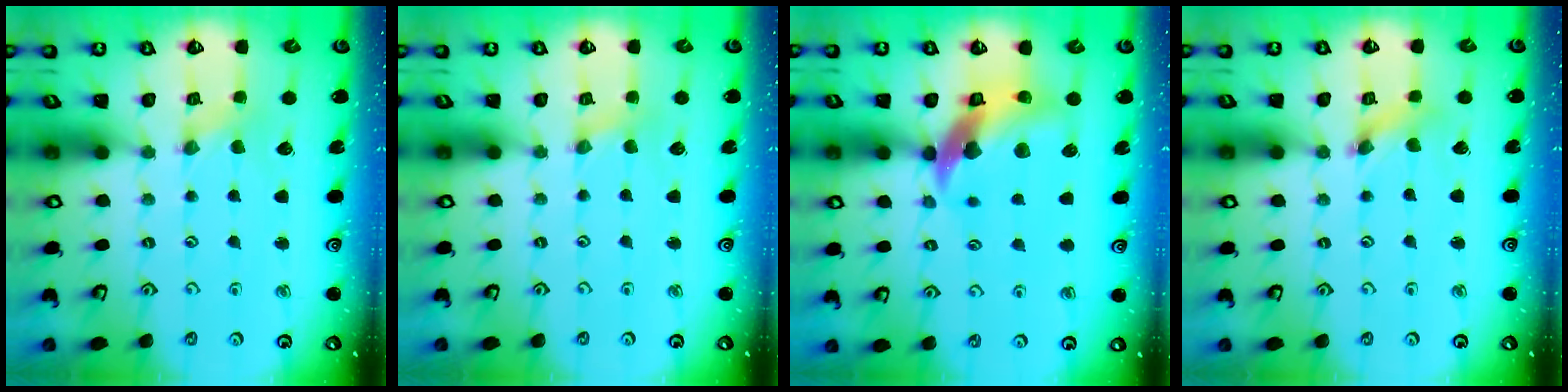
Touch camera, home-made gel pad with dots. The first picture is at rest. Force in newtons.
{"total": 0.0}
{"total": 13.2, "press": 13.1, "slide": 1.5}
{"total": 1.6, "press": 1.6, "slide": 0.3}